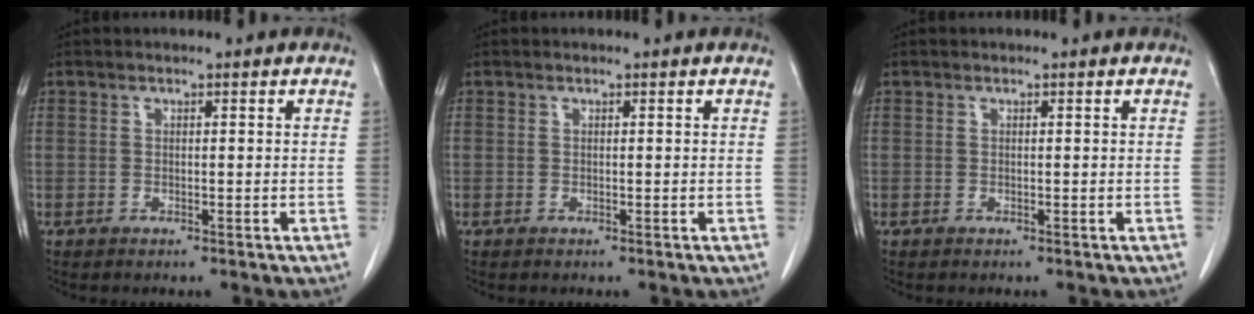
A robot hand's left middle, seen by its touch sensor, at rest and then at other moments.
{"total": 0.0}
{"total": 0.0}